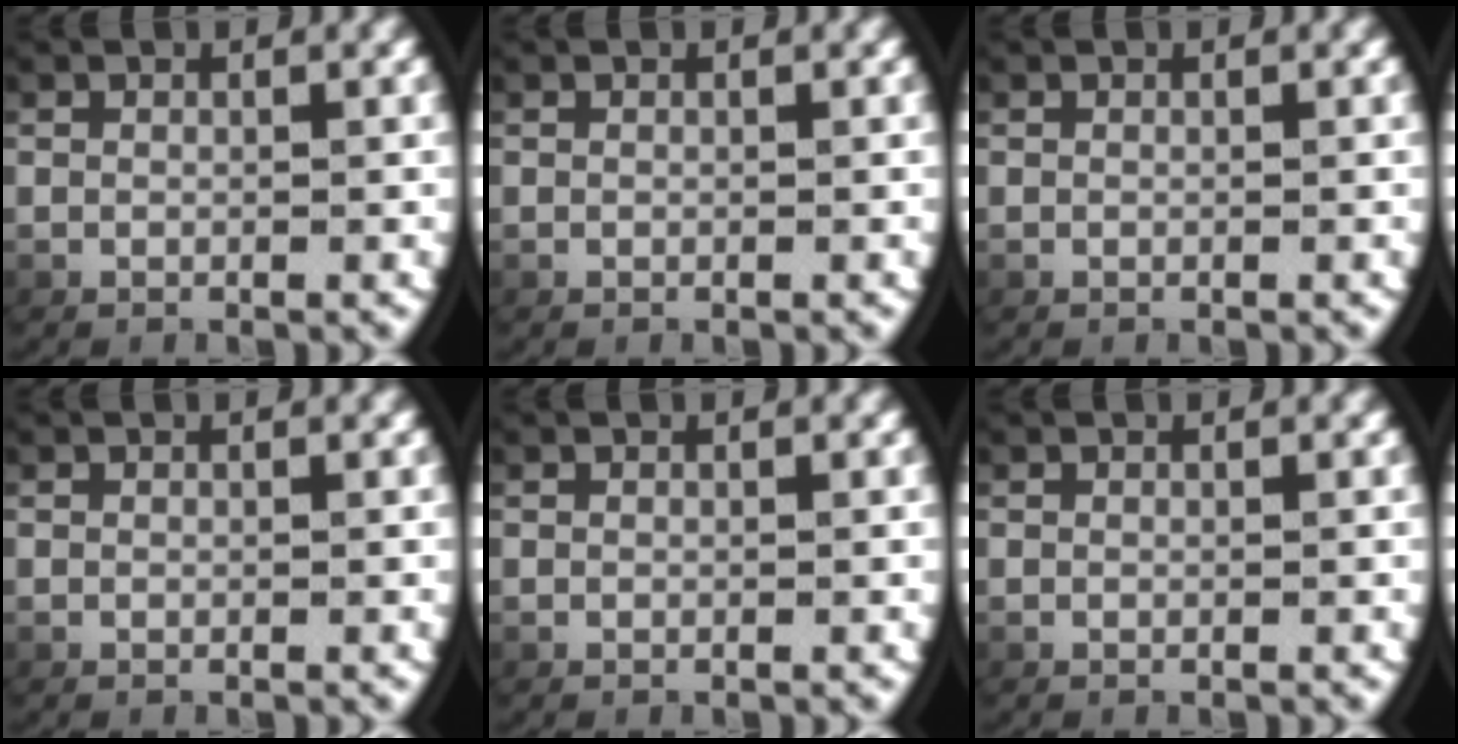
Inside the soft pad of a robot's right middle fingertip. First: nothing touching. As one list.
[{"total": 0.0}, {"total": 0.0}, {"total": 0.0}, {"total": 0.0}, {"total": 0.0}]